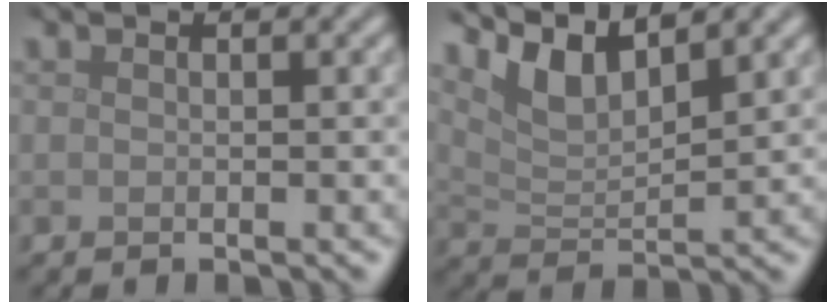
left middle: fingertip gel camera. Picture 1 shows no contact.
{"total": 4.6, "force": [3.4, 1.1, 2.9], "torque": [-0.068, -0.005, 0.070]}